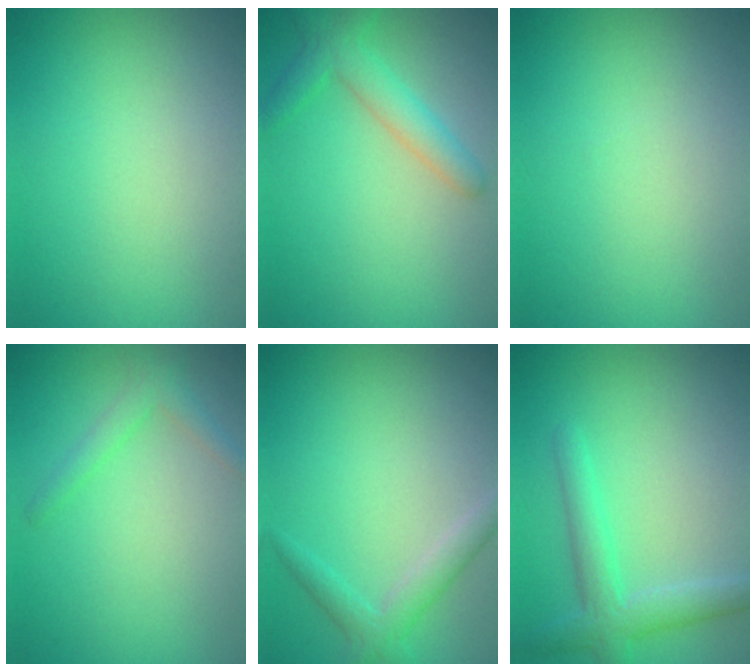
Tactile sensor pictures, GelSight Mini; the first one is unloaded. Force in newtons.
{"total": 3.0, "press": 3.0, "slide": 0.2}
{"total": 0.0}
{"total": 1.6, "press": 1.6, "slide": 0.1}
{"total": 2.2, "press": 2.2, "slide": 0.1}
{"total": 3.5, "press": 3.5, "slide": 0.2}